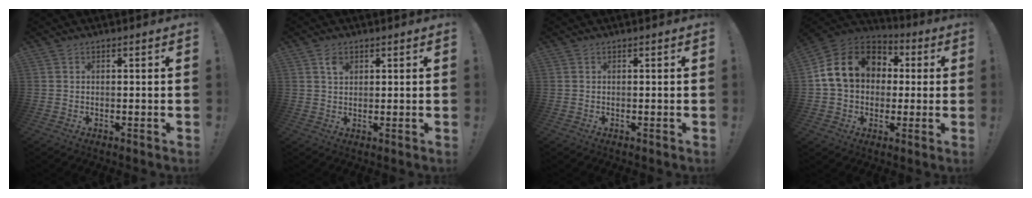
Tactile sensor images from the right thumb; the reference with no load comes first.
{"total": 3.0, "force": [1.5, 1.9, 1.8], "torque": [-0.017, -0.004, 0.023]}
{"total": 0.0}
{"total": 17.0, "force": [3.8, 13.1, 10.1], "torque": [-0.166, 0.004, 0.072]}